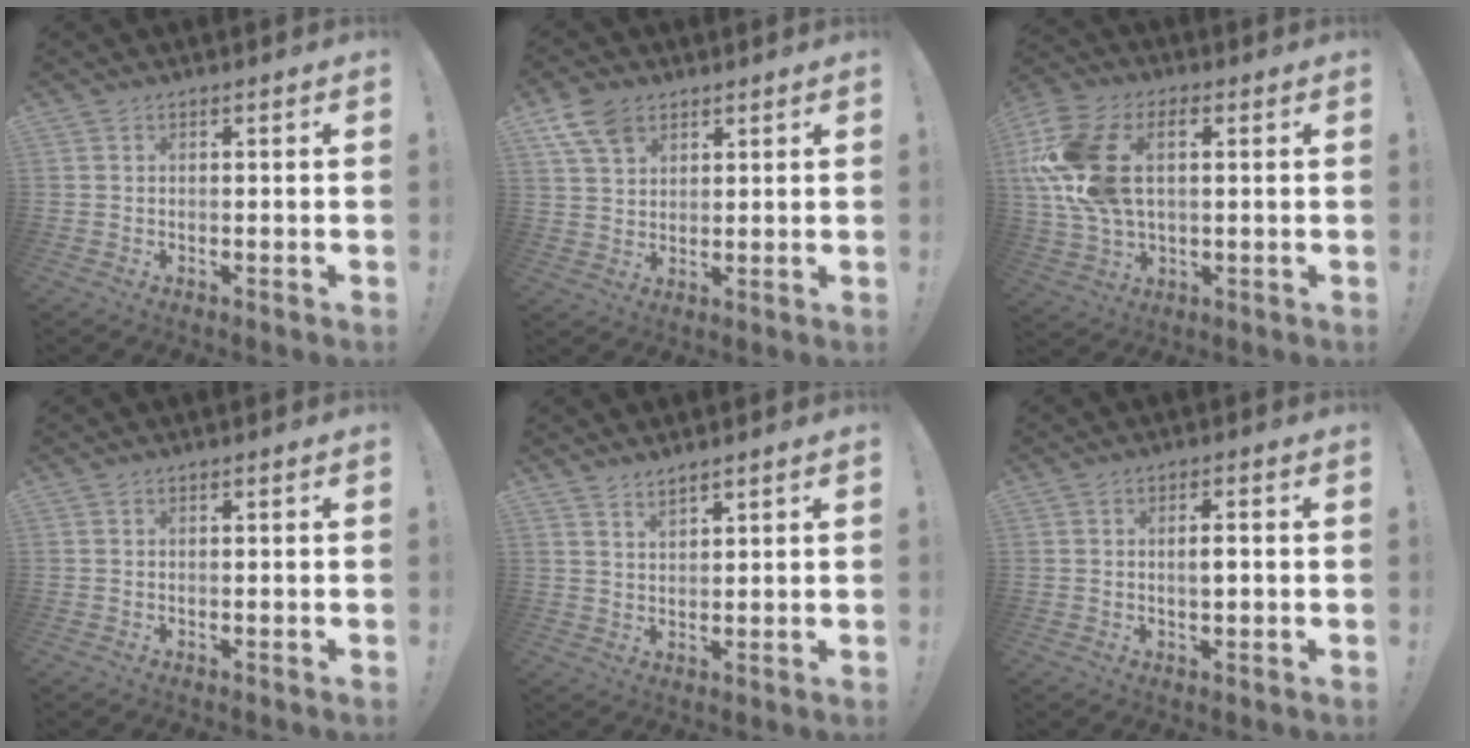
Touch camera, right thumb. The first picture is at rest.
{"total": 8.6, "force": [5.1, 5.3, 4.3], "torque": [-0.076, -0.015, 0.102]}
{"total": 16.9, "force": [3.2, 10.8, 12.5], "torque": [-0.264, -0.001, 0.055]}
{"total": 0.0}
{"total": 2.8, "force": [2.6, 0.5, 0.9], "torque": [-0.013, -0.020, 0.046]}
{"total": 2.6, "force": [0.0, 0.8, 2.5], "torque": [-0.039, 0.000, -0.005]}